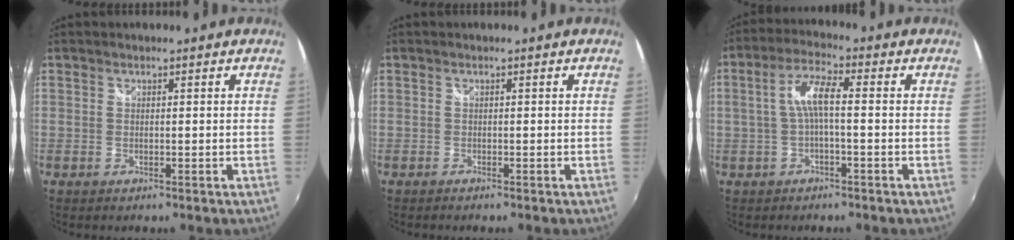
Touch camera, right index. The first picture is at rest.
{"total": 0.6, "force": [-0.6, 0.1, 0.2], "torque": [-0.006, -0.003, -0.011]}
{"total": 5.9, "force": [-0.5, 1.2, 5.8], "torque": [-0.120, 0.014, -0.007]}